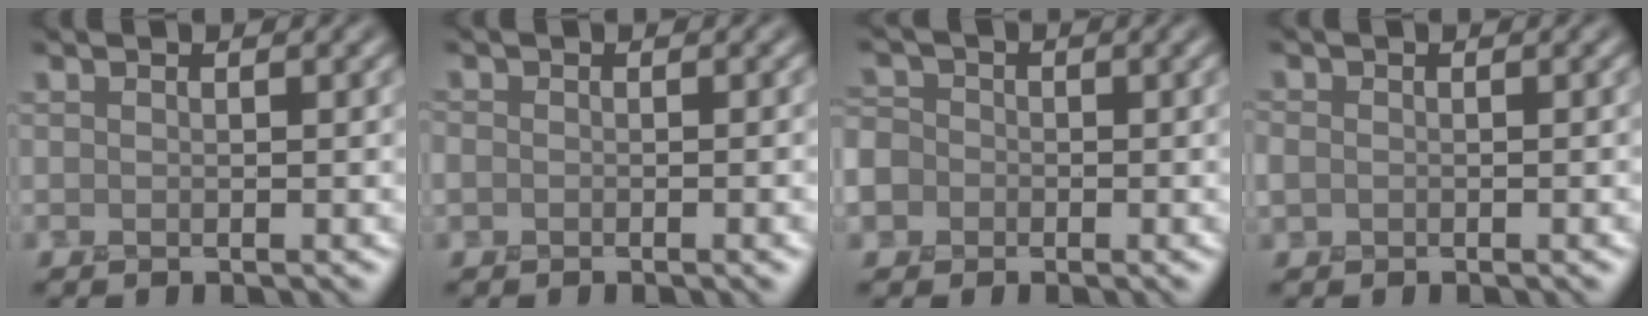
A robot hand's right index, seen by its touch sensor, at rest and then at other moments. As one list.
[{"total": 2.1, "force": [-0.7, 1.5, 1.2], "torque": [0.006, 0.001, -0.012]}, {"total": 7.0, "force": [-2.4, 6.3, 2.0], "torque": [-0.054, 0.008, -0.078]}, {"total": 1.2, "force": [-0.3, 1.1, 0.4], "torque": [0.001, -0.001, -0.005]}]